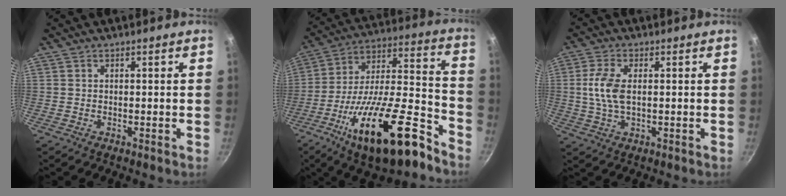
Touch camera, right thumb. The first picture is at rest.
{"total": 26.0, "force": [-14.9, 8.3, 19.5], "torque": [-0.280, 0.079, -0.248]}
{"total": 7.1, "force": [0.6, 3.7, 6.0], "torque": [-0.127, 0.004, 0.010]}